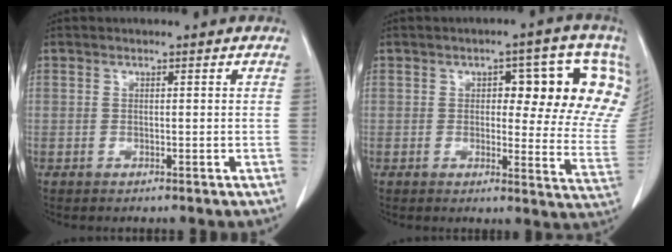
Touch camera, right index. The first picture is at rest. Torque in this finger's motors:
{"motor_torque": [0.64, 0.16, 0.27, 0.05]}